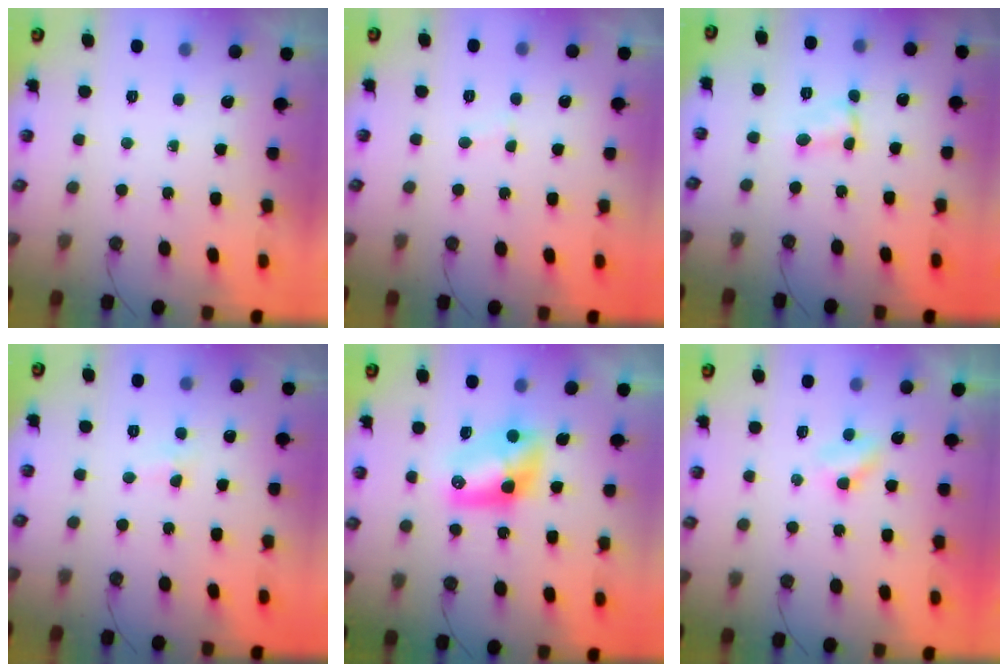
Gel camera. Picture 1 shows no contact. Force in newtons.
{"total": 1.7, "press": 1.7, "slide": 0.2}
{"total": 1.5, "press": 1.5, "slide": 0.2}
{"total": 2.1, "press": 2.0, "slide": 0.3}
{"total": 8.8, "press": 8.8, "slide": 0.8}
{"total": 2.4, "press": 2.4, "slide": 0.6}